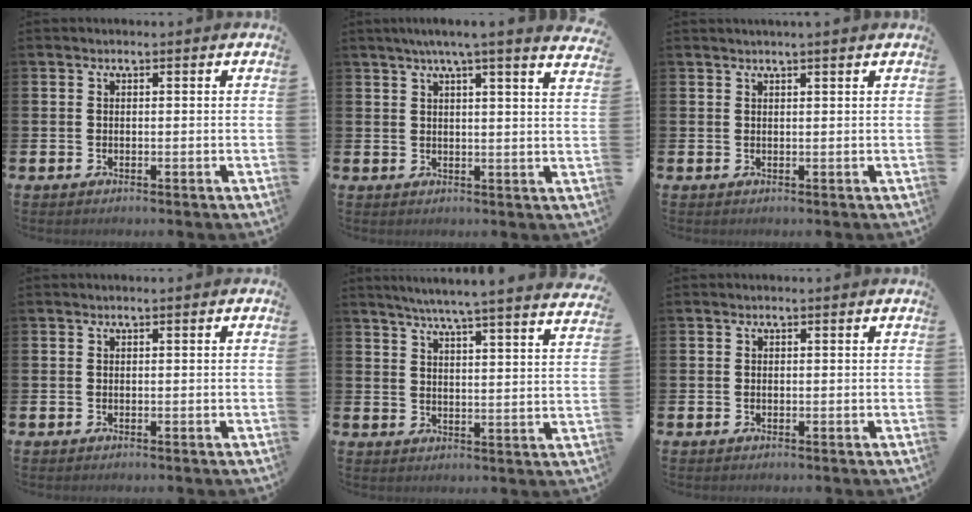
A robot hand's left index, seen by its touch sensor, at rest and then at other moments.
{"total": 4.6, "force": [4.0, -0.7, 2.2], "torque": [-0.043, -0.017, 0.066]}
{"total": 0.9, "force": [0.8, -0.2, 0.3], "torque": [0.000, -0.002, 0.014]}
{"total": 0.0}
{"total": 6.0, "force": [5.7, -0.8, 1.9], "torque": [-0.045, -0.041, 0.093]}
{"total": 0.0}